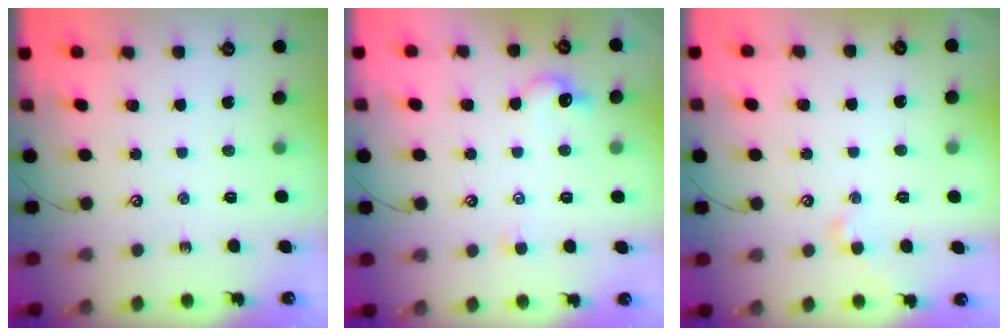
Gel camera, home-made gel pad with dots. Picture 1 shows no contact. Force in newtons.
{"total": 3.0, "press": 2.9, "slide": 0.6}
{"total": 1.4, "press": 1.4, "slide": 0.1}